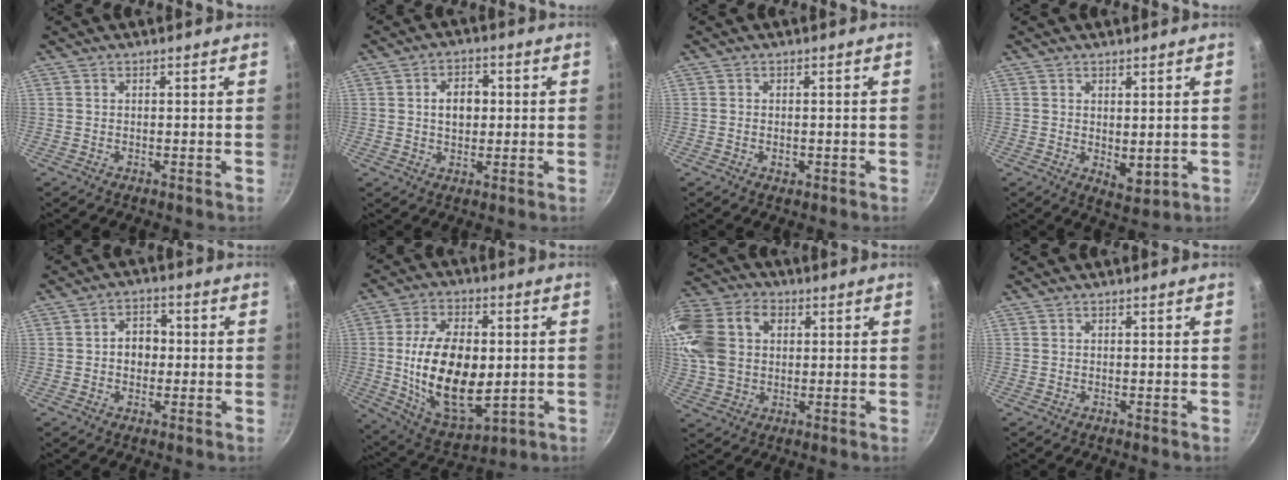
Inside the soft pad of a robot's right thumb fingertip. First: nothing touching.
{"total": 6.1, "force": [0.6, 4.4, 4.3], "torque": [-0.043, 0.008, 0.007]}
{"total": 1.4, "force": [-0.4, 1.0, 0.9], "torque": [-0.013, 0.001, -0.007]}
{"total": 4.2, "force": [0.8, 2.4, 3.4], "torque": [-0.042, -0.018, 0.016]}
{"total": 5.3, "force": [-0.2, 4.2, 3.2], "torque": [-0.017, 0.011, -0.007]}
{"total": 20.3, "force": [-0.7, 11.7, 16.5], "torque": [-0.278, -0.005, 0.004]}
{"total": 20.8, "force": [4.6, 15.8, 12.8], "torque": [-0.287, 0.034, 0.077]}
{"total": 0.0}